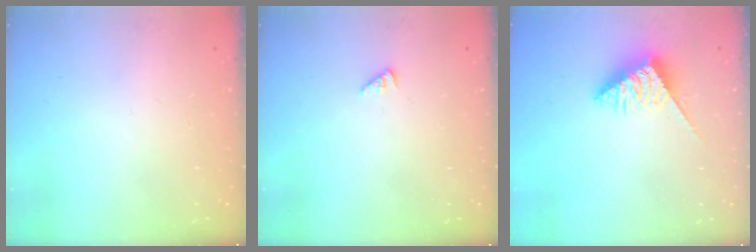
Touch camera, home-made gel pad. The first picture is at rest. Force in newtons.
{"total": 0.6, "press": 0.6, "slide": 0.2}
{"total": 4.3, "press": 4.3, "slide": 0.2}